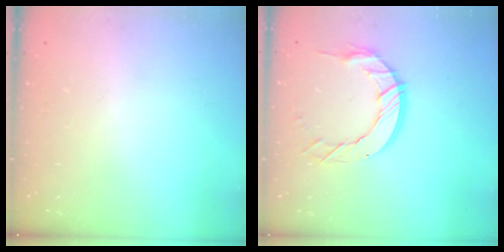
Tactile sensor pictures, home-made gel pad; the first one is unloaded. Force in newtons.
{"total": 10.7, "press": 10.6, "slide": 1.1}